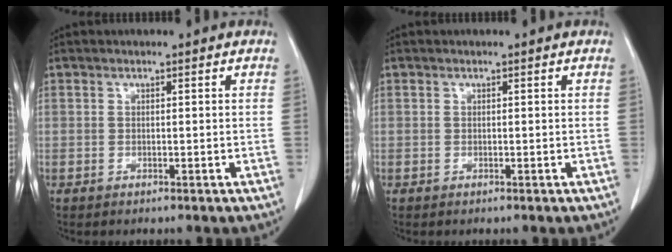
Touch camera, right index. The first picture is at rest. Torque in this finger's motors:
{"motor_torque": [0.00, 0.00, 0.00, 0.00]}